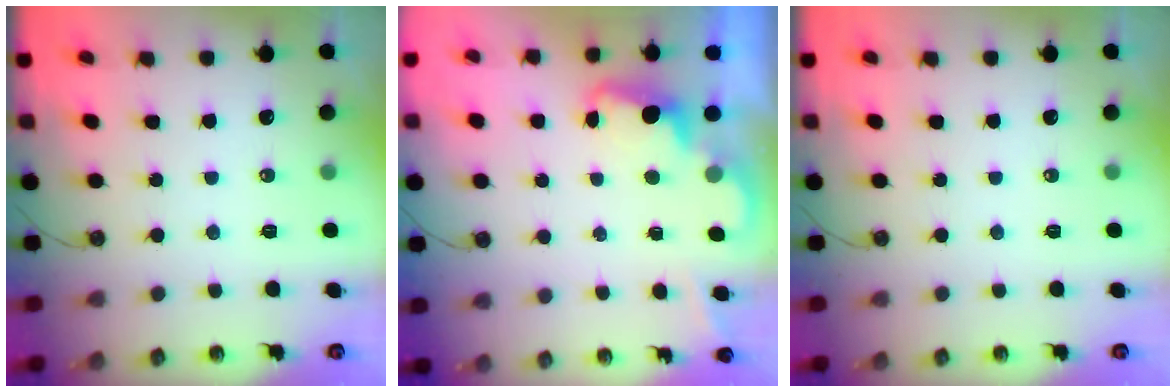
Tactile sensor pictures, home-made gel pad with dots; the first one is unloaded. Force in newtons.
{"total": 2.4, "press": 2.4, "slide": 0.6}
{"total": 0.0}